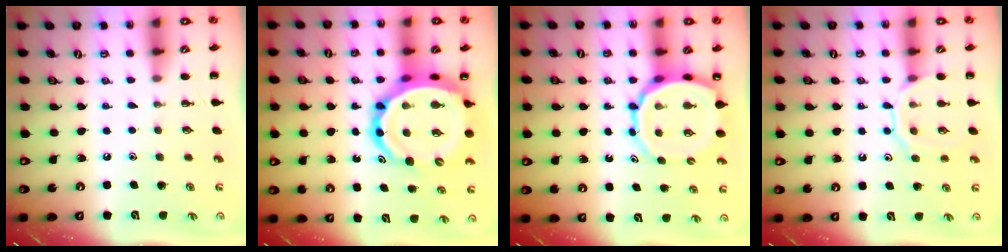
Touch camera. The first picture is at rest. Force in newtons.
{"total": 17.5, "press": 16.9, "slide": 4.7}
{"total": 11.6, "press": 11.0, "slide": 3.8}
{"total": 10.5, "press": 10.5, "slide": 0.7}